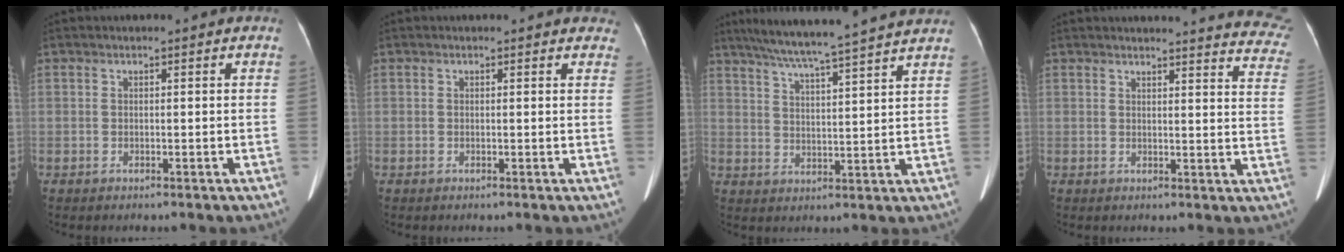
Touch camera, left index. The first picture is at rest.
{"total": 4.7, "force": [4.1, 2.0, 1.0], "torque": [0.003, 0.003, 0.025]}
{"total": 18.2, "force": [16.0, -1.0, 8.7], "torque": [-0.152, 0.007, 0.221]}
{"total": 18.1, "force": [17.6, 2.0, 3.8], "torque": [-0.017, -0.101, 0.164]}